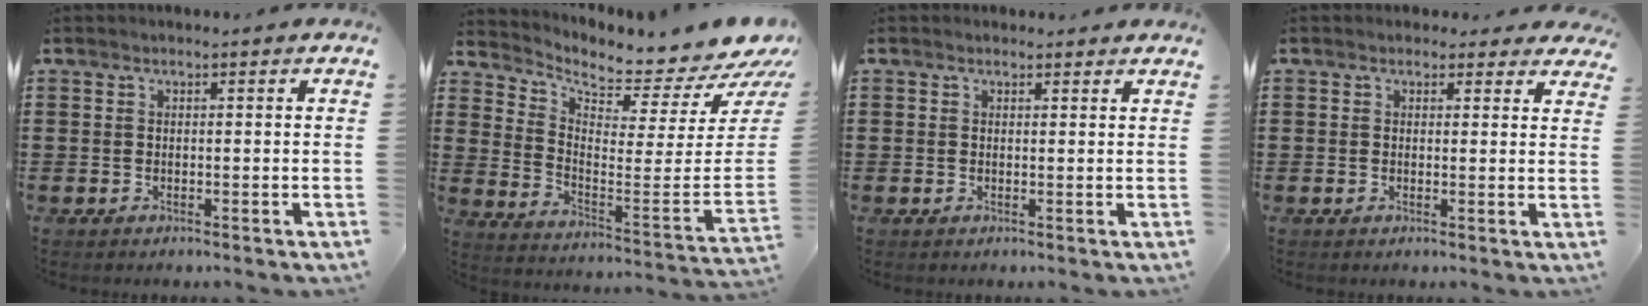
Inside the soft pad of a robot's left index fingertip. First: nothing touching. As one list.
[{"total": 4.6, "force": [4.1, 0.8, 1.9], "torque": [-0.039, -0.069, 0.061]}, {"total": 1.3, "force": [1.0, 0.8, 0.0], "torque": [-0.003, 0.005, 0.019]}, {"total": 2.0, "force": [1.6, 1.2, 0.2], "torque": [-0.003, 0.003, 0.028]}]